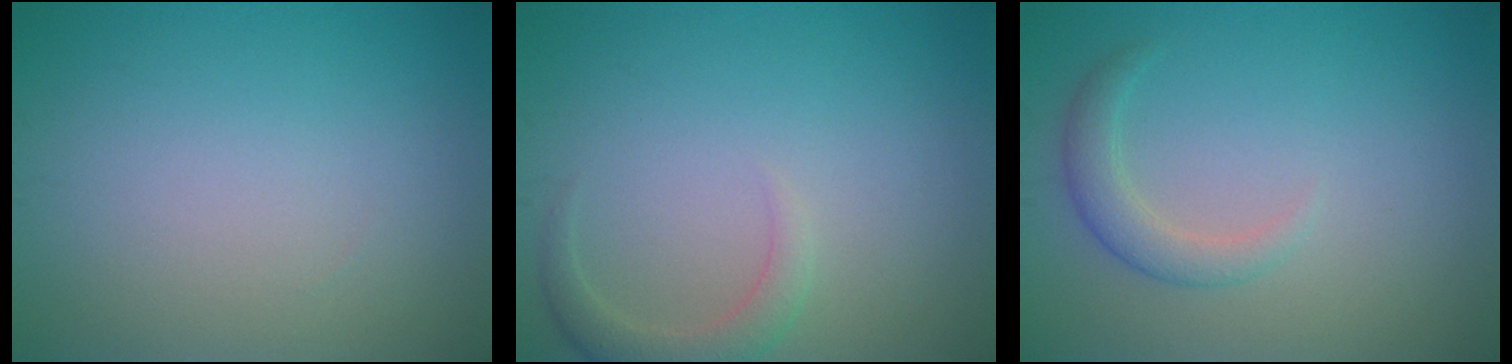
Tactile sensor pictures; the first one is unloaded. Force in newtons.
{"total": 2.2, "press": 2.2, "slide": 0.3}
{"total": 2.2, "press": 2.2, "slide": 0.1}